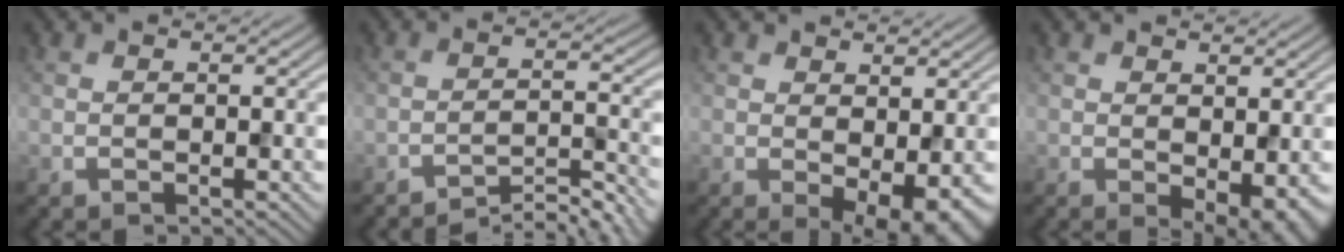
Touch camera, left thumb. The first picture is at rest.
{"total": 5.2, "force": [-4.4, 0.6, 2.6], "torque": [-0.043, 0.010, -0.071]}
{"total": 5.3, "force": [-0.4, 2.5, 4.7], "torque": [-0.069, -0.010, 0.006]}
{"total": 4.1, "force": [-0.4, 1.9, 3.5], "torque": [-0.048, -0.009, 0.001]}